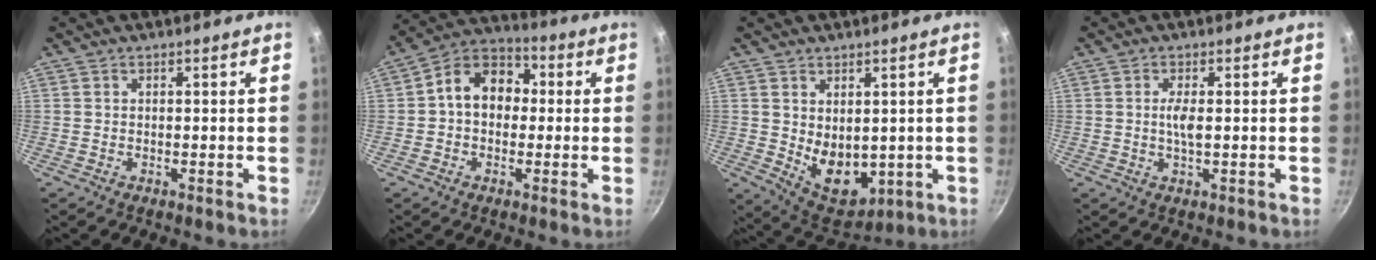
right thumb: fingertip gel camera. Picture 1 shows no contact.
{"total": 11.2, "force": [0.7, 8.6, 7.2], "torque": [-0.073, 0.032, -0.013]}
{"total": 9.6, "force": [0.7, 6.5, 7.0], "torque": [-0.078, -0.027, 0.037]}
{"total": 3.0, "force": [0.2, 0.8, 2.9], "torque": [-0.059, 0.000, 0.002]}